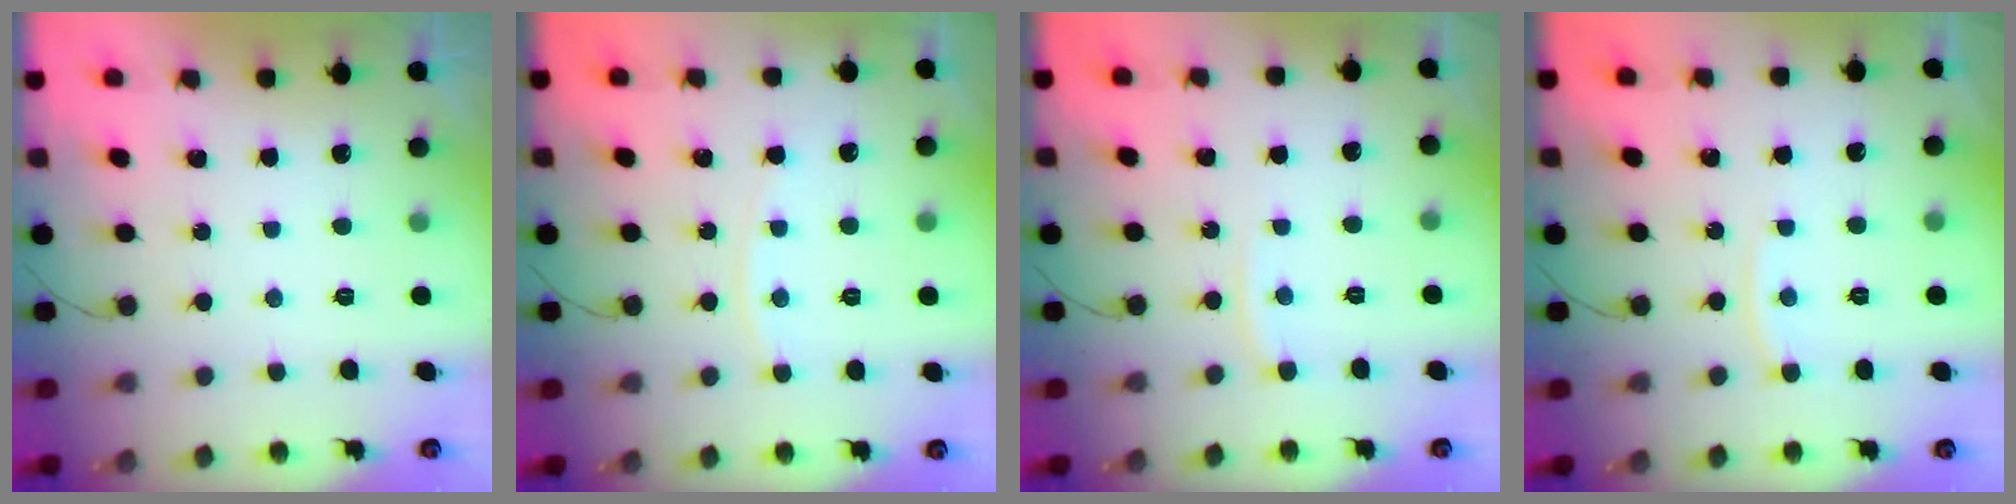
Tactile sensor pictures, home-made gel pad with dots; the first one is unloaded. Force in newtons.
{"total": 4.5, "press": 4.4, "slide": 0.5}
{"total": 5.1, "press": 5.0, "slide": 0.7}
{"total": 4.2, "press": 4.1, "slide": 0.6}